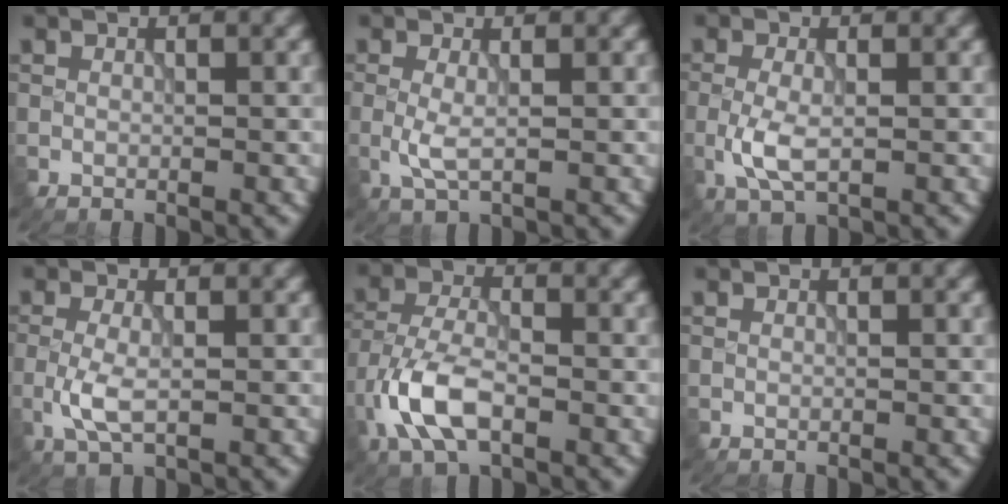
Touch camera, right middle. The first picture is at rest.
{"total": 1.9, "force": [-0.2, 0.4, 1.9], "torque": [-0.045, -0.001, -0.005]}
{"total": 3.2, "force": [-0.8, 1.4, 2.8], "torque": [-0.065, -0.005, -0.018]}
{"total": 2.8, "force": [-0.6, 1.0, 2.5], "torque": [-0.060, -0.003, -0.016]}
{"total": 5.9, "force": [-2.5, 2.8, 4.6], "torque": [-0.099, 0.000, -0.059]}
{"total": 0.0}